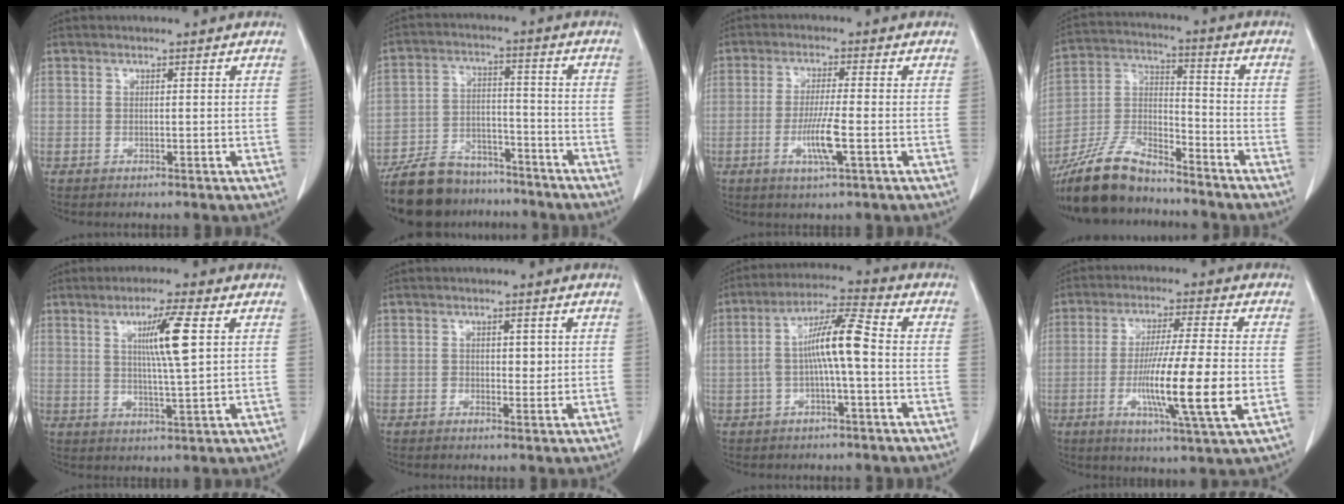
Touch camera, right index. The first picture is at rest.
{"total": 13.4, "force": [-11.4, 5.8, 4.0], "torque": [-0.075, 0.014, -0.189]}
{"total": 5.9, "force": [-1.7, 0.0, 5.6], "torque": [-0.103, -0.011, -0.031]}
{"total": 13.1, "force": [-11.3, 4.1, 5.2], "torque": [-0.108, 0.004, -0.209]}
{"total": 7.6, "force": [2.3, -0.3, 7.3], "torque": [-0.128, -0.004, 0.040]}
{"total": 2.2, "force": [0.4, 1.4, 1.7], "torque": [-0.013, 0.002, 0.006]}
{"total": 8.6, "force": [-0.5, 0.9, 8.6], "torque": [-0.155, 0.027, -0.014]}
{"total": 13.8, "force": [-2.9, -0.2, 13.5], "torque": [-0.235, -0.019, -0.053]}